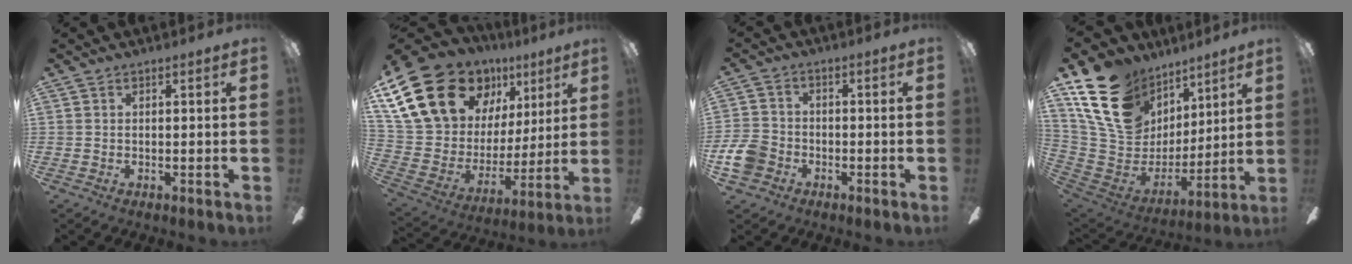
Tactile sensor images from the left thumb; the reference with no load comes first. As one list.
[{"total": 24.9, "force": [14.3, 15.6, 13.2], "torque": [-0.269, -0.076, 0.286]}, {"total": 7.4, "force": [-3.2, 5.7, 3.5], "torque": [-0.087, 0.024, -0.060]}, {"total": 22.9, "force": [11.6, 16.1, 11.4], "torque": [-0.225, -0.044, 0.229]}]